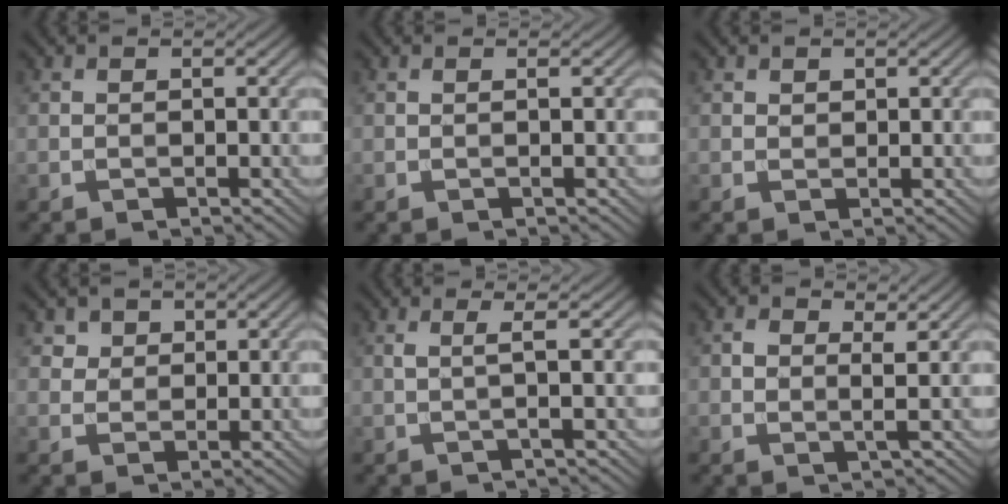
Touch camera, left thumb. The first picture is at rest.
{"total": 0.5, "force": [0.1, -0.1, 0.5], "torque": [-0.011, 0.002, 0.000]}
{"total": 0.8, "force": [0.6, 0.5, 0.2], "torque": [-0.004, -0.002, 0.011]}
{"total": 2.8, "force": [1.7, 2.1, 0.7], "torque": [-0.025, -0.014, 0.041]}
{"total": 2.1, "force": [0.3, 0.0, 2.1], "torque": [-0.044, 0.007, -0.002]}
{"total": 2.3, "force": [0.5, 0.9, 2.1], "torque": [-0.045, -0.002, 0.009]}